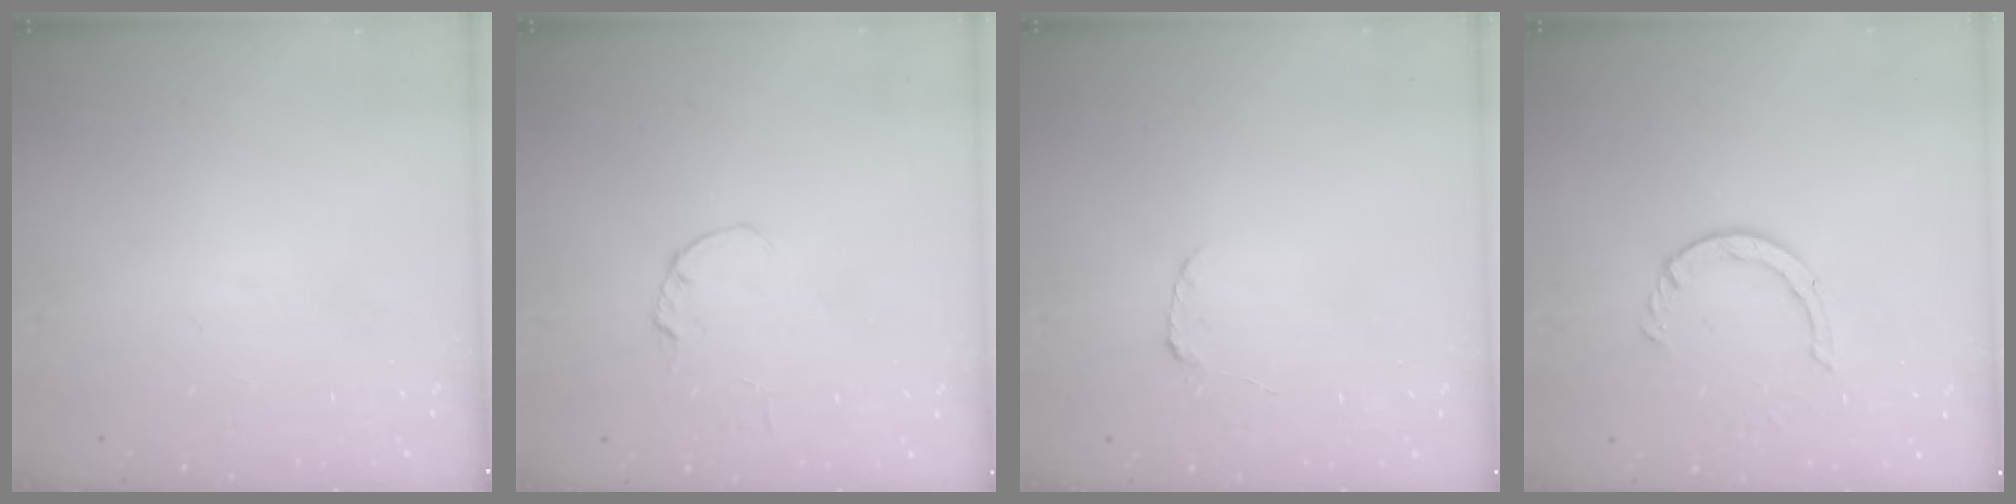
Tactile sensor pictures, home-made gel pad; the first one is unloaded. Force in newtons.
{"total": 0.0}
{"total": 2.2, "press": 2.2, "slide": 0.3}
{"total": 3.2, "press": 3.2, "slide": 0.3}